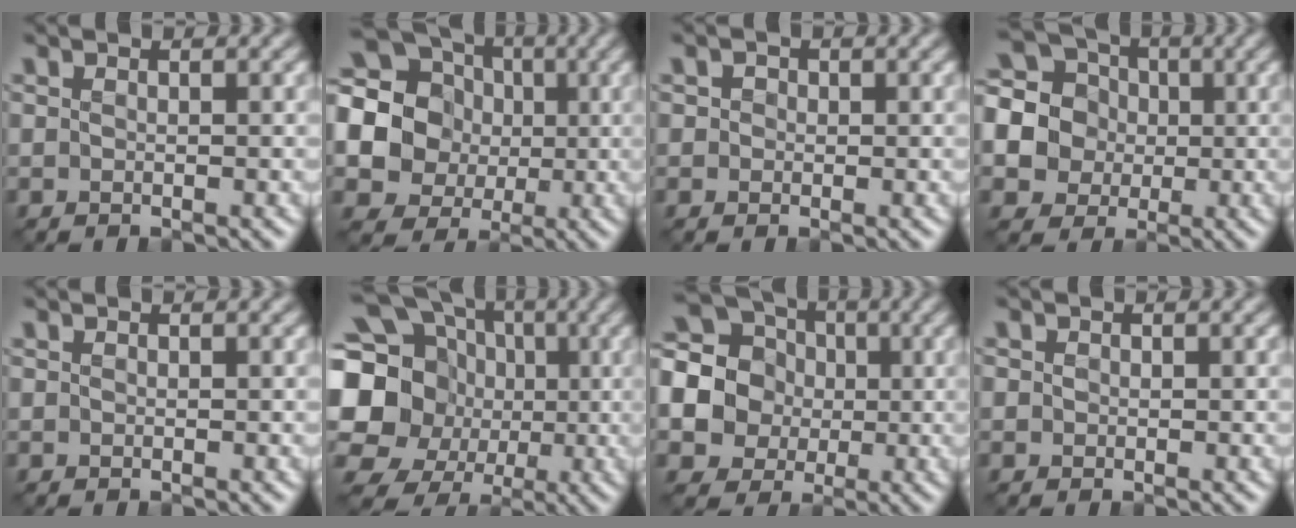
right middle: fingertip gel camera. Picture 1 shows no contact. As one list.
[{"total": 19.1, "force": [2.1, 17.8, 6.7], "torque": [-0.183, 0.015, 0.001]}, {"total": 1.2, "force": [0.4, 1.0, 0.4], "torque": [-0.001, 0.003, -0.005]}, {"total": 13.1, "force": [0.7, 12.2, 4.8], "torque": [-0.149, 0.023, -0.011]}, {"total": 0.0}, {"total": 19.3, "force": [1.6, 17.5, 7.9], "torque": [-0.194, 0.028, -0.015]}, {"total": 17.5, "force": [0.9, 16.3, 6.3], "torque": [-0.181, 0.016, -0.020]}, {"total": 0.7, "force": [0.1, 0.7, 0.1], "torque": [0.001, -0.001, -0.002]}]